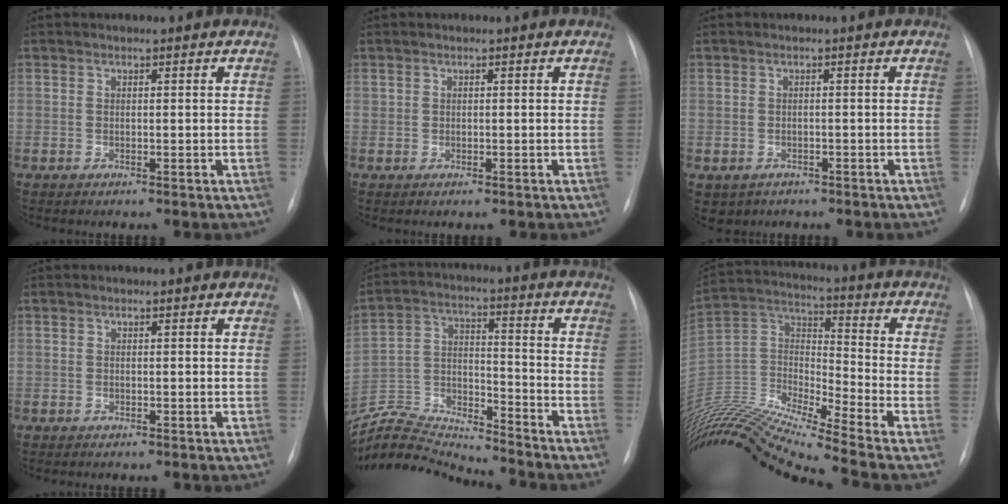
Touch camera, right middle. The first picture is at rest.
{"total": 0.0}
{"total": 2.9, "force": [-1.8, 2.2, 0.5], "torque": [-0.011, 0.000, -0.021]}
{"total": 0.0}
{"total": 15.2, "force": [-15.1, -0.4, 1.6], "torque": [-0.035, 0.029, -0.267]}
{"total": 20.5, "force": [-18.6, -1.7, 8.4], "torque": [-0.171, 0.019, -0.339]}